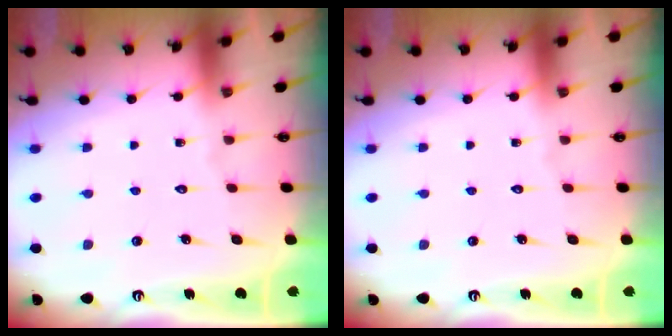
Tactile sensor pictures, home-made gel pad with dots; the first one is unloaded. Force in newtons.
{"total": 0.0}